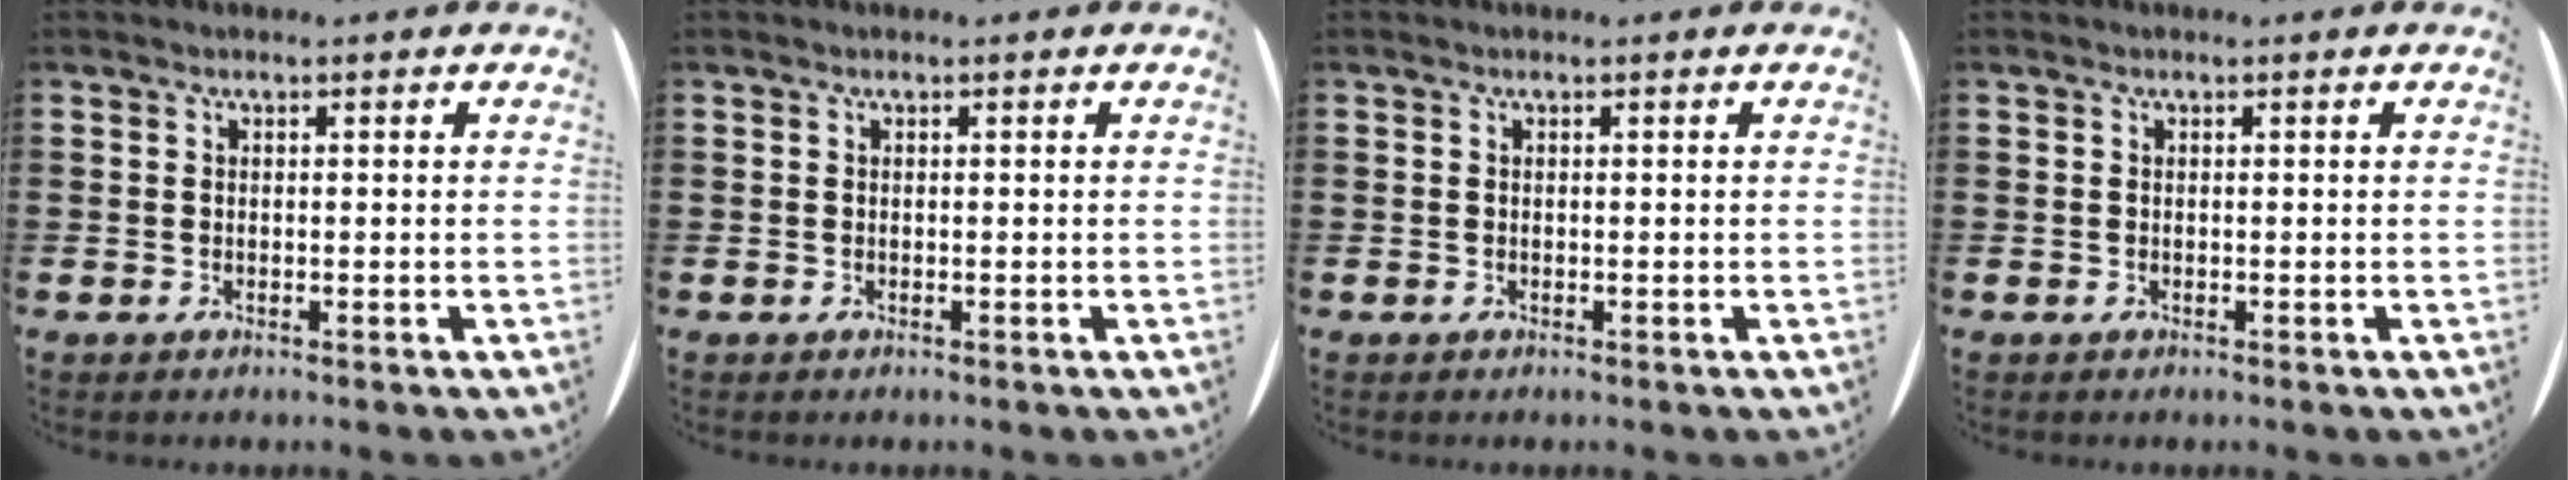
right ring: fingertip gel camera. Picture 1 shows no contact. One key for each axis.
{"total": 0.0}
{"total": 0.0}
{"total": 0.0}